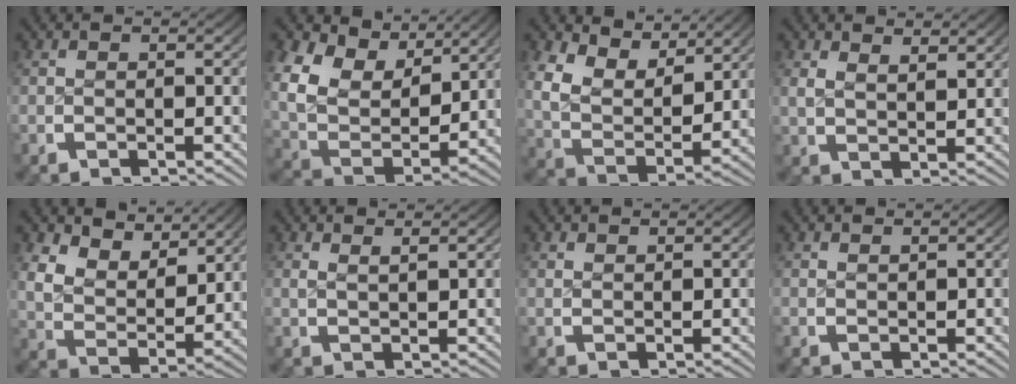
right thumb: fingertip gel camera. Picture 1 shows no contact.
{"total": 11.8, "force": [3.3, 8.2, 7.9], "torque": [-0.193, -0.030, 0.062]}
{"total": 9.6, "force": [3.3, 6.3, 6.4], "torque": [-0.149, -0.023, 0.063]}
{"total": 2.5, "force": [2.1, 0.7, 1.2], "torque": [-0.021, -0.006, 0.047]}
{"total": 7.6, "force": [3.3, 4.9, 4.8], "torque": [-0.111, -0.022, 0.064]}
{"total": 1.5, "force": [1.3, 0.0, 0.8], "torque": [-0.014, -0.001, 0.030]}
{"total": 0.9, "force": [0.9, 0.0, 0.0], "torque": [0.005, -0.001, 0.021]}
{"total": 0.6, "force": [0.6, 0.0, 0.1], "torque": [0.002, -0.002, 0.016]}